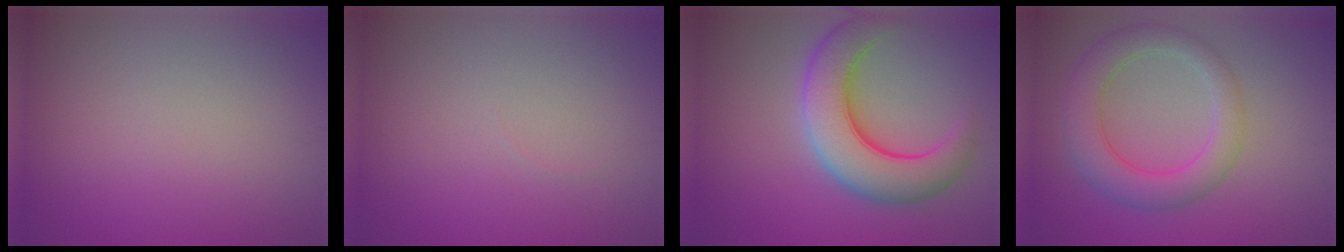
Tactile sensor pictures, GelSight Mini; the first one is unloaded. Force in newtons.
{"total": 0.0}
{"total": 8.4, "press": 8.4, "slide": 0.3}
{"total": 5.3, "press": 5.3, "slide": 0.2}